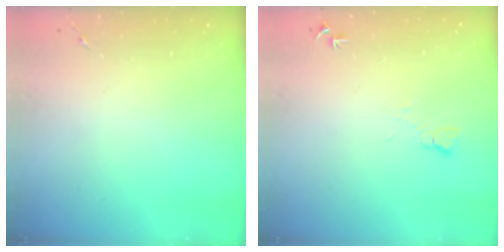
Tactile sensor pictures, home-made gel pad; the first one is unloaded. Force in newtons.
{"total": 6.6, "press": 6.6, "slide": 0.7}